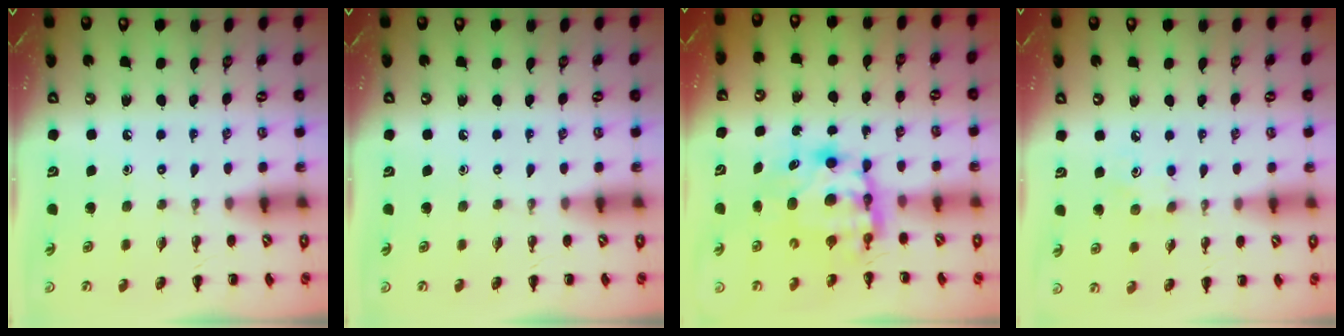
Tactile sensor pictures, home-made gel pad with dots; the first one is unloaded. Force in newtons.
{"total": 0.0}
{"total": 6.5, "press": 6.3, "slide": 1.8}
{"total": 4.3, "press": 4.1, "slide": 1.1}